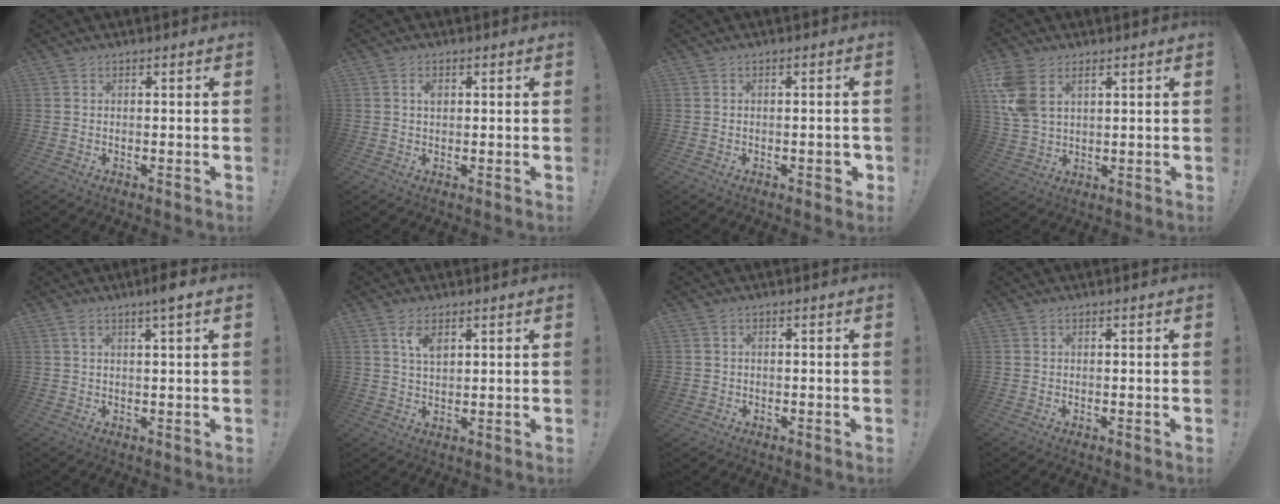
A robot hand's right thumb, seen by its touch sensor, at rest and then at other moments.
{"total": 1.7, "force": [0.3, 1.1, 1.2], "torque": [-0.014, -0.001, 0.004]}
{"total": 2.5, "force": [-1.1, 1.1, 2.0], "torque": [-0.025, 0.006, -0.017]}
{"total": 9.3, "force": [4.3, 5.8, 5.8], "torque": [-0.123, -0.010, 0.081]}
{"total": 4.0, "force": [2.0, -0.1, 3.5], "torque": [-0.062, -0.002, 0.030]}
{"total": 5.0, "force": [2.5, 2.3, 3.6], "torque": [-0.058, -0.011, 0.043]}
{"total": 1.4, "force": [-0.1, 1.3, 0.3], "torque": [0.001, -0.001, -0.004]}
{"total": 0.0}